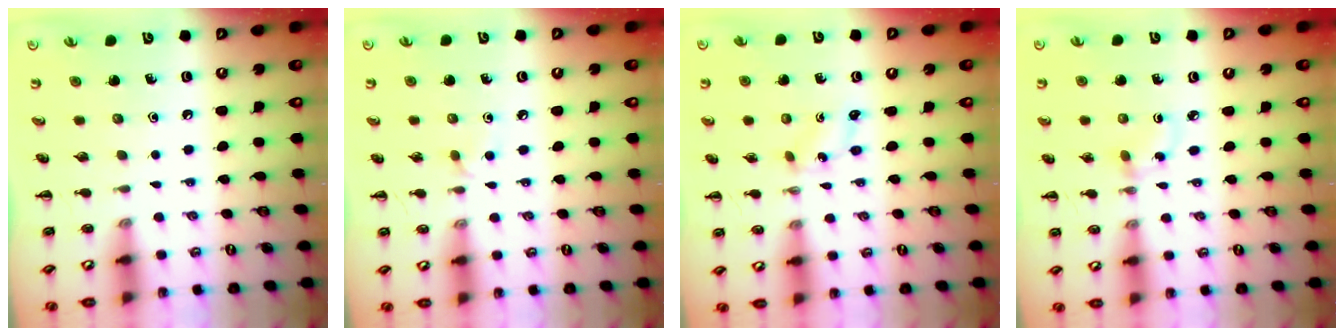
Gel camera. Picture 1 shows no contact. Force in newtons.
{"total": 4.0, "press": 3.7, "slide": 1.5}
{"total": 0.6, "press": 0.5, "slide": 0.2}
{"total": 2.3, "press": 2.0, "slide": 1.1}